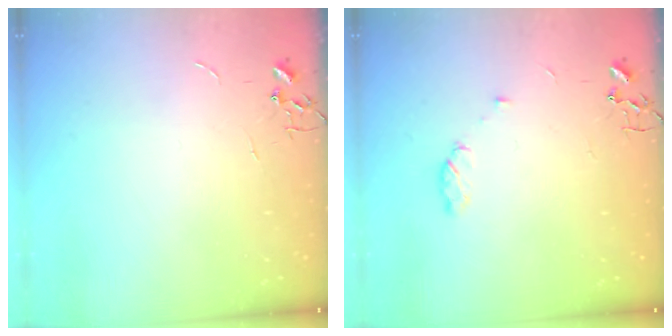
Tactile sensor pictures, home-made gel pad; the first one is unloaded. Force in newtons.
{"total": 5.3, "press": 5.2, "slide": 0.7}